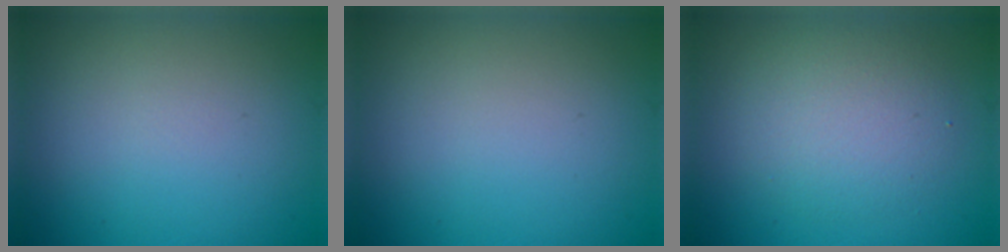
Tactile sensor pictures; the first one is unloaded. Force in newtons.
{"total": 0.0}
{"total": 3.8, "press": 3.8, "slide": 0.2}